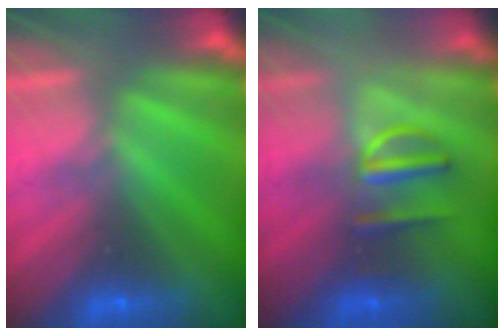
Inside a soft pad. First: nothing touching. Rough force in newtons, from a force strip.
{"total": 2.9}